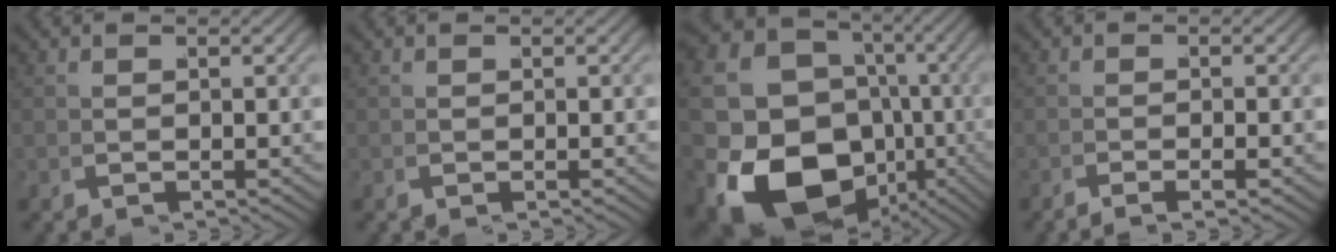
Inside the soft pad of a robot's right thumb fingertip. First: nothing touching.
{"total": 0.0}
{"total": 20.0, "force": [-3.9, 15.7, 11.8], "torque": [-0.251, -0.088, -0.034]}
{"total": 0.9, "force": [-0.6, -0.2, 0.7], "torque": [-0.004, 0.003, -0.015]}